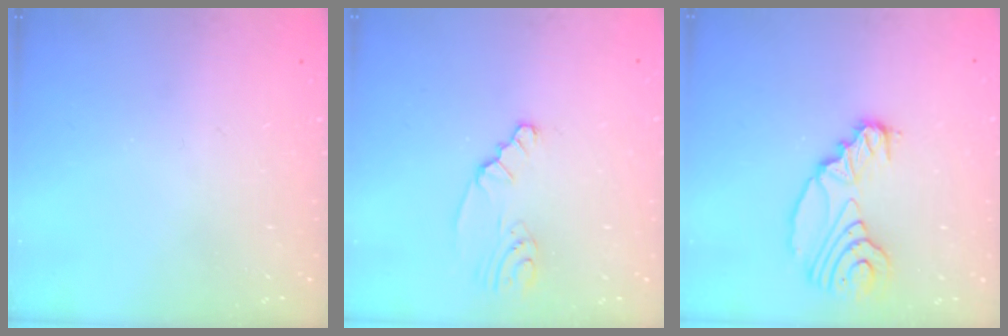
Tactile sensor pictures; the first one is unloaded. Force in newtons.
{"total": 0.9, "press": 0.9, "slide": 0.2}
{"total": 13.7, "press": 12.9, "slide": 4.8}